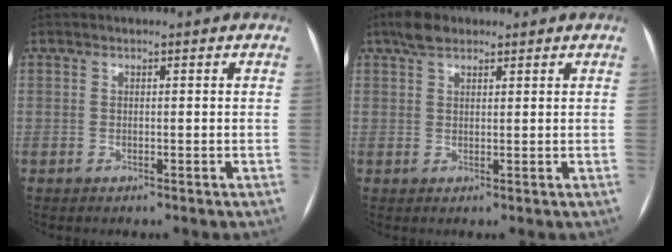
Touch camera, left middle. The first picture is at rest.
{"total": 3.4, "force": [2.5, 1.5, 1.7], "torque": [-0.038, 0.015, 0.047]}